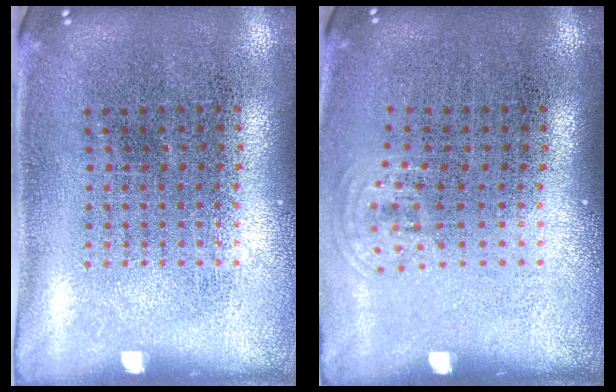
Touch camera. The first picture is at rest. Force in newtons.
{"total": 0.8, "press": 0.5, "slide": 0.6}